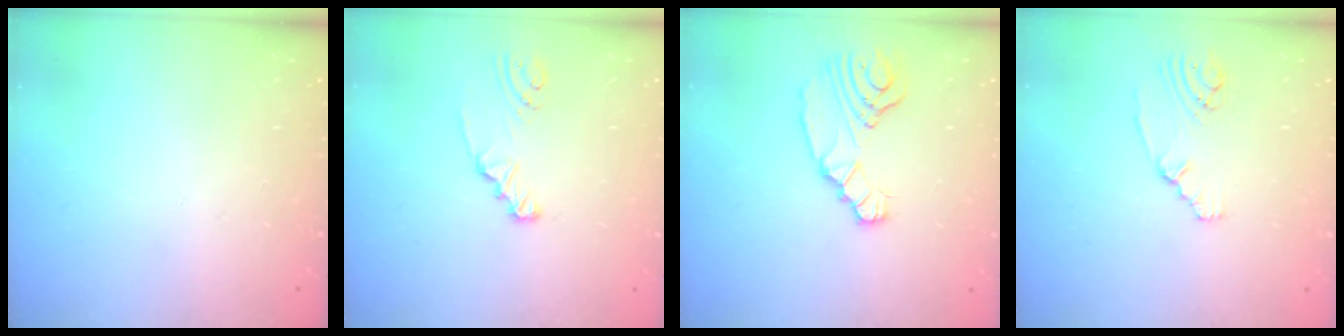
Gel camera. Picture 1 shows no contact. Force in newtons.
{"total": 2.3, "press": 2.3, "slide": 0.2}
{"total": 8.3, "press": 8.3, "slide": 0.6}
{"total": 2.2, "press": 2.1, "slide": 0.6}